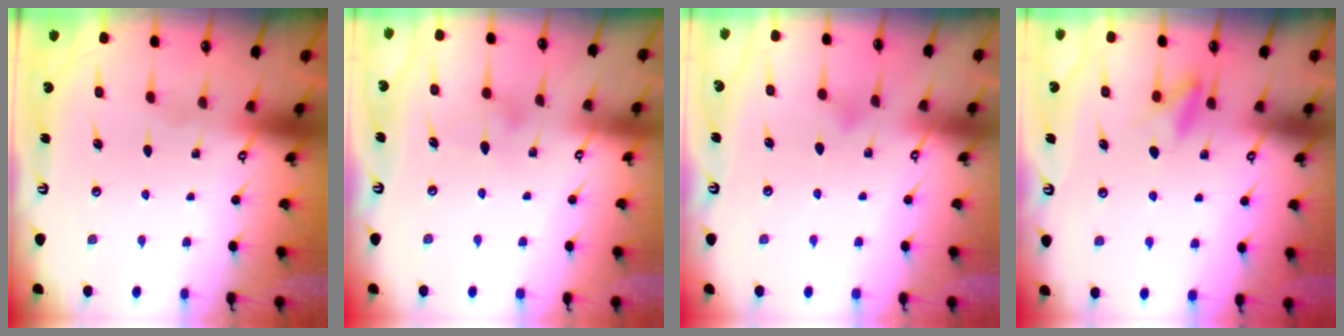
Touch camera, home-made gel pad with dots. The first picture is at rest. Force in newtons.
{"total": 8.3, "press": 8.2, "slide": 0.4}
{"total": 5.6, "press": 5.5, "slide": 0.5}
{"total": 5.8, "press": 5.7, "slide": 1.3}